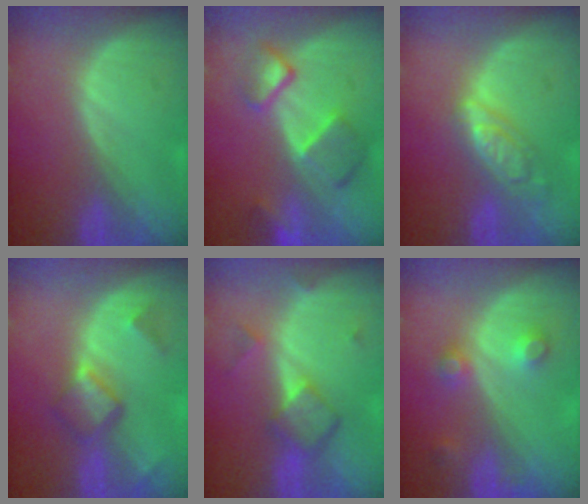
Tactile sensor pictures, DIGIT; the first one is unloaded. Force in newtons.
{"total": 7.3, "press": 6.8, "slide": 2.4}
{"total": 6.2, "press": 5.4, "slide": 3.0}
{"total": 5.3, "press": 5.0, "slide": 2.0}
{"total": 5.3, "press": 5.3, "slide": 0.8}
{"total": 3.7, "press": 3.3, "slide": 1.7}